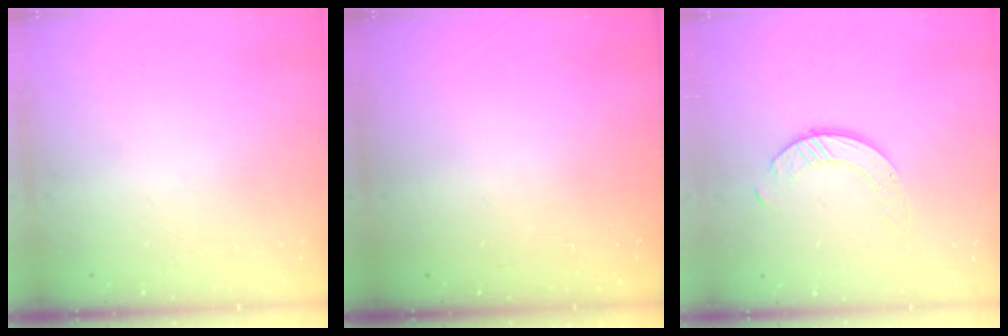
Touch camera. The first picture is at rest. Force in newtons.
{"total": 0.0}
{"total": 4.0, "press": 4.0, "slide": 0.1}